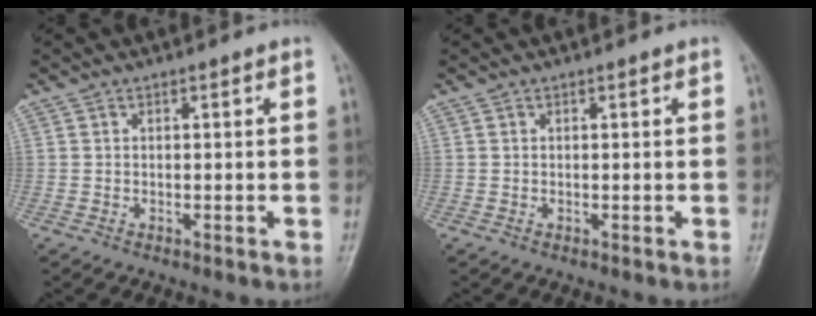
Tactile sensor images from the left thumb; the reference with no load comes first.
{"total": 0.0}